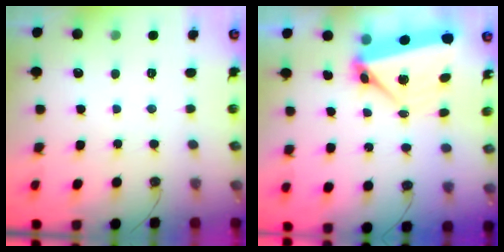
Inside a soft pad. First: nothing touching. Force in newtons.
{"total": 7.4, "press": 7.4, "slide": 0.9}